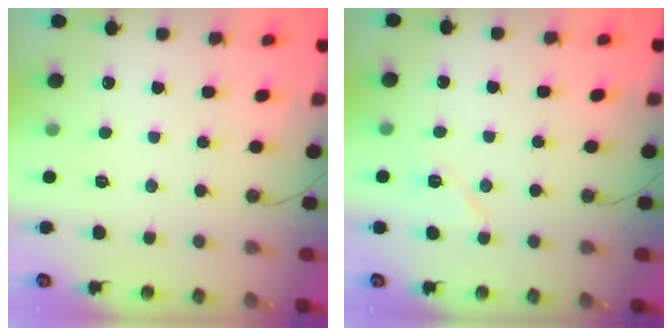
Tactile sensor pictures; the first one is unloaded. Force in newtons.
{"total": 7.2, "press": 7.2, "slide": 0.6}